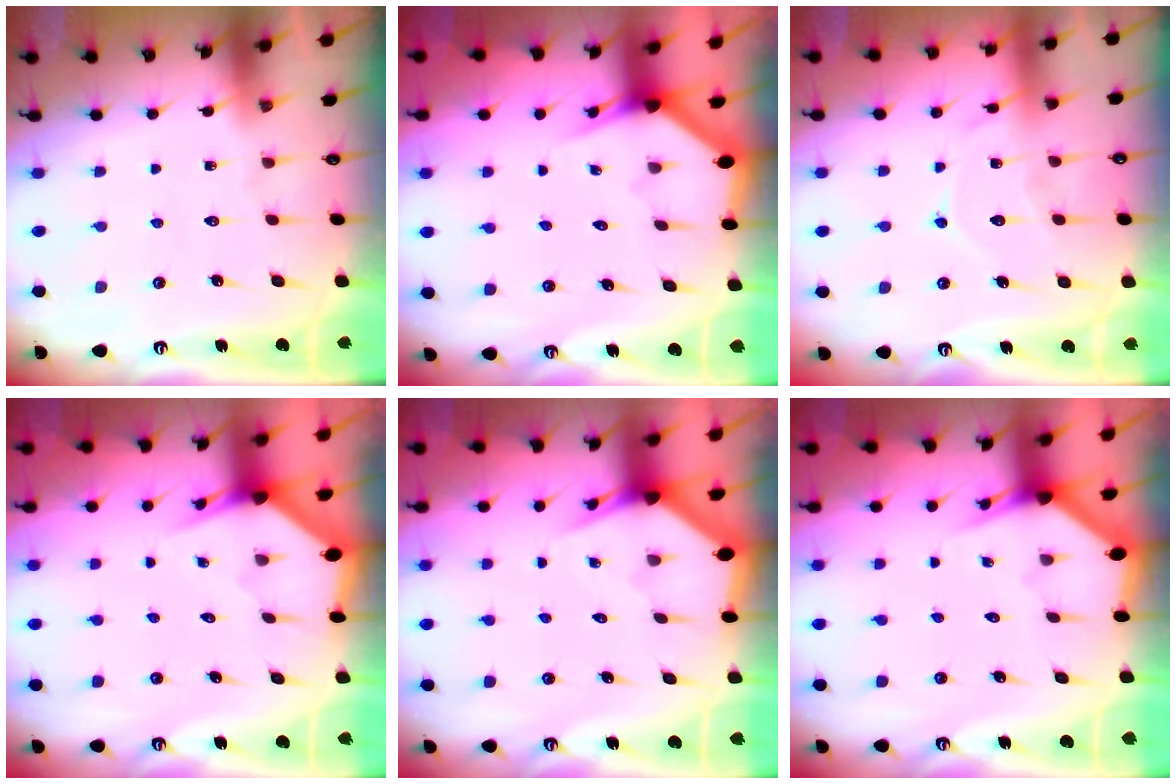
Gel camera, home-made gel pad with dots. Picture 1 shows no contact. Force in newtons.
{"total": 2.6, "press": 2.6, "slide": 0.1}
{"total": 9.2, "press": 9.1, "slide": 0.9}
{"total": 2.9, "press": 2.9, "slide": 0.2}
{"total": 3.0, "press": 3.0, "slide": 0.0}
{"total": 2.6, "press": 2.6, "slide": 0.1}